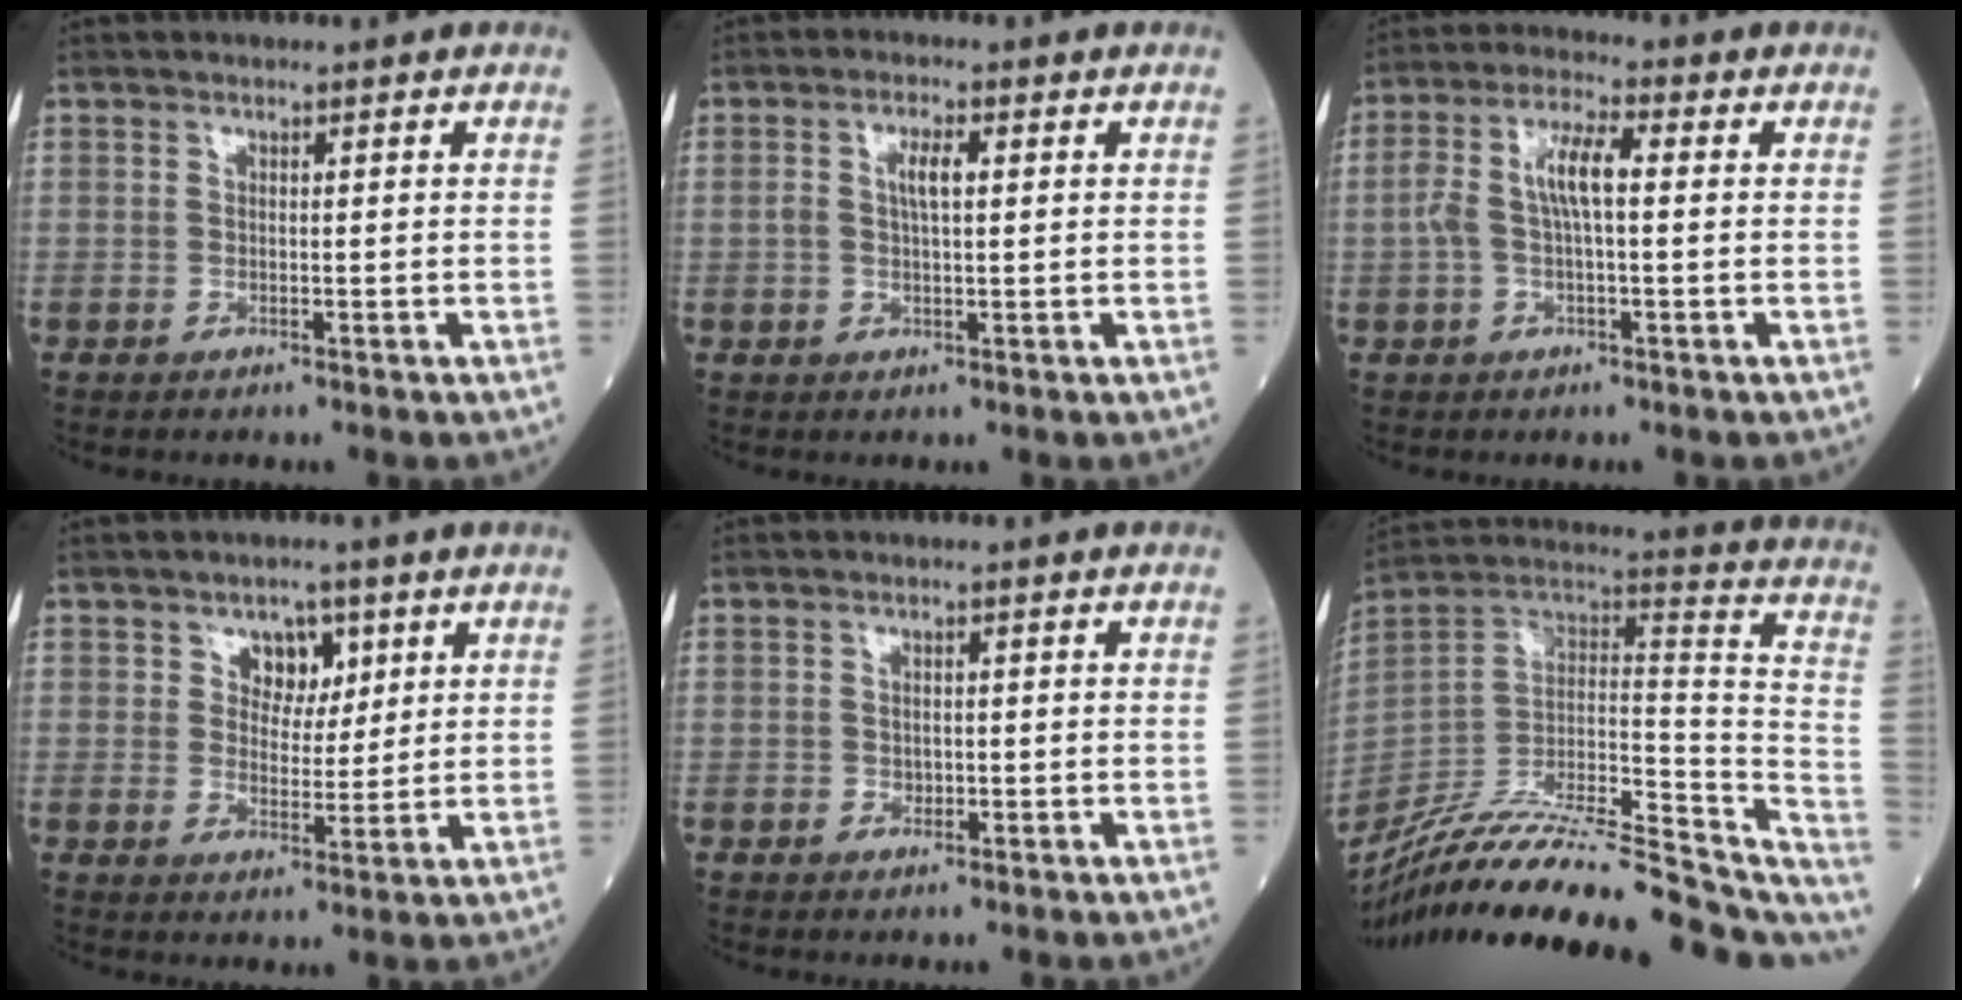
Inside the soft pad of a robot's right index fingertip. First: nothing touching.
{"total": 3.2, "force": [0.6, 0.9, 3.0], "torque": [-0.060, 0.008, 0.011]}
{"total": 6.8, "force": [0.3, 1.9, 6.5], "torque": [-0.143, 0.026, 0.003]}
{"total": 4.4, "force": [2.0, 3.2, 2.2], "torque": [-0.023, 0.005, 0.032]}
{"total": 0.9, "force": [-0.3, 0.8, 0.4], "torque": [-0.001, 0.002, -0.004]}
{"total": 33.9, "force": [-26.9, 7.9, 19.1], "torque": [-0.277, -0.017, -0.406]}